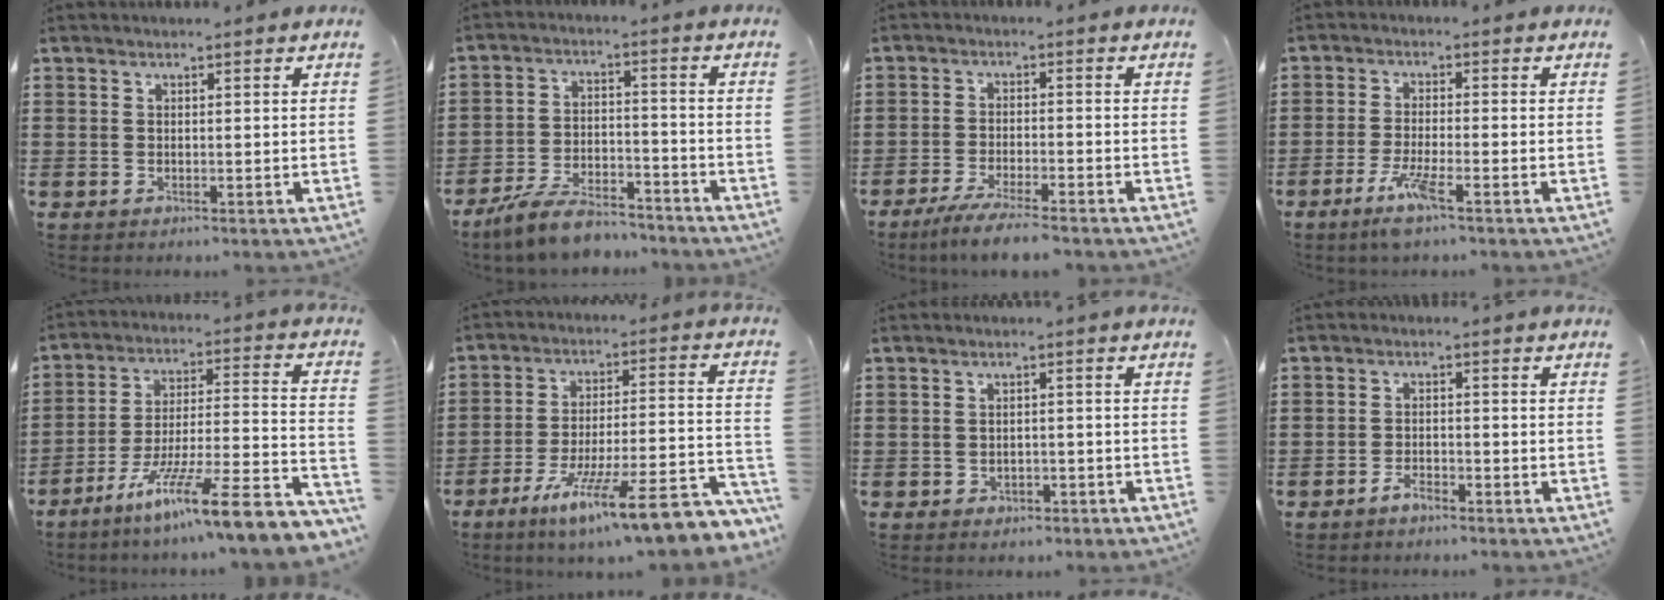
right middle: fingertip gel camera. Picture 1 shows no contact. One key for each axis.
{"total": 7.8, "fx": -7.0, "fy": 1.8, "fz": 3.0, "tx": -0.066, "ty": 0.013, "tz": -0.136}
{"total": 4.7, "fx": -4.1, "fy": -0.1, "fz": 2.3, "tx": -0.050, "ty": -0.014, "tz": -0.079}
{"total": 5.3, "fx": -3.0, "fy": 0.5, "fz": 4.4, "tx": -0.095, "ty": -0.014, "tz": -0.055}
{"total": 12.8, "fx": -9.0, "fy": 0.6, "fz": 9.0, "tx": -0.139, "ty": 0.006, "tz": -0.164}
{"total": 14.5, "fx": -10.4, "fy": 2.1, "fz": 10.0, "tx": -0.149, "ty": 0.029, "tz": -0.177}
{"total": 1.3, "fx": -1.0, "fy": 0.8, "fz": 0.2, "tx": -0.008, "ty": 0.001, "tz": -0.023}
{"total": 2.4, "fx": -2.0, "fy": 0.7, "fz": 1.2, "tx": -0.022, "ty": 0.005, "tz": -0.040}